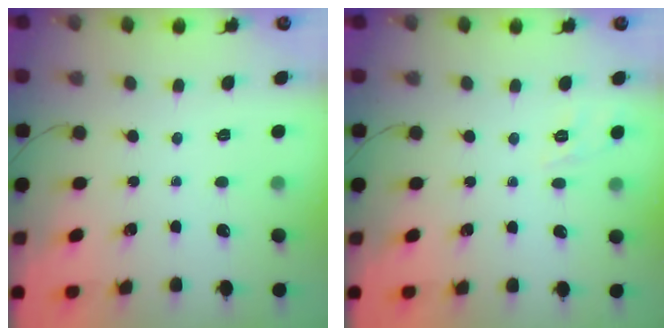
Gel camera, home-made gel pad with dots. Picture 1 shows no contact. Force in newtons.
{"total": 2.0, "press": 0.8, "slide": 1.9}